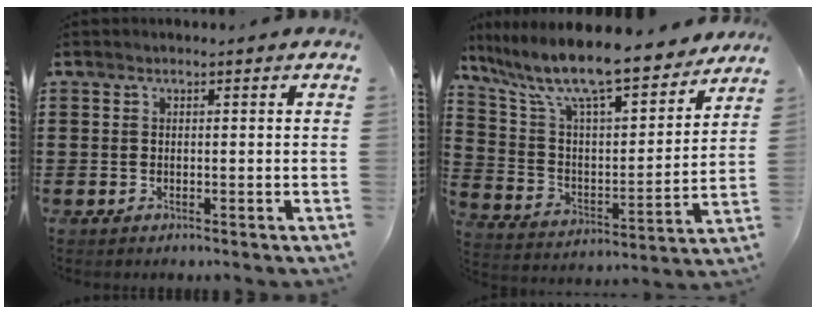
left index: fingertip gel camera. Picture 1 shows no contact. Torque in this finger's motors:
{"motor_torque": [2.14, 0.00, 1.05, 0.16]}